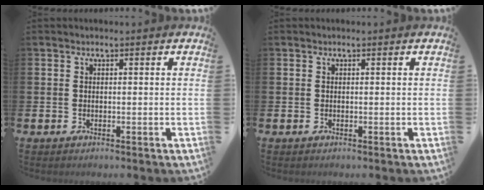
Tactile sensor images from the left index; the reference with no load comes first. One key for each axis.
{"total": 0.0}